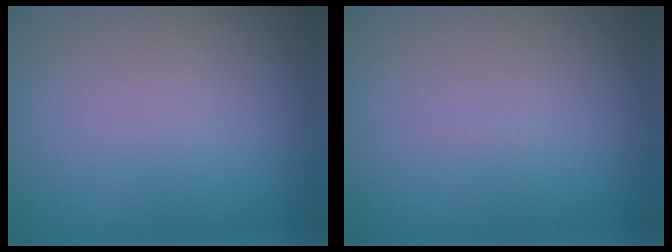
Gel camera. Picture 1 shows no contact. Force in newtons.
{"total": 0.0}